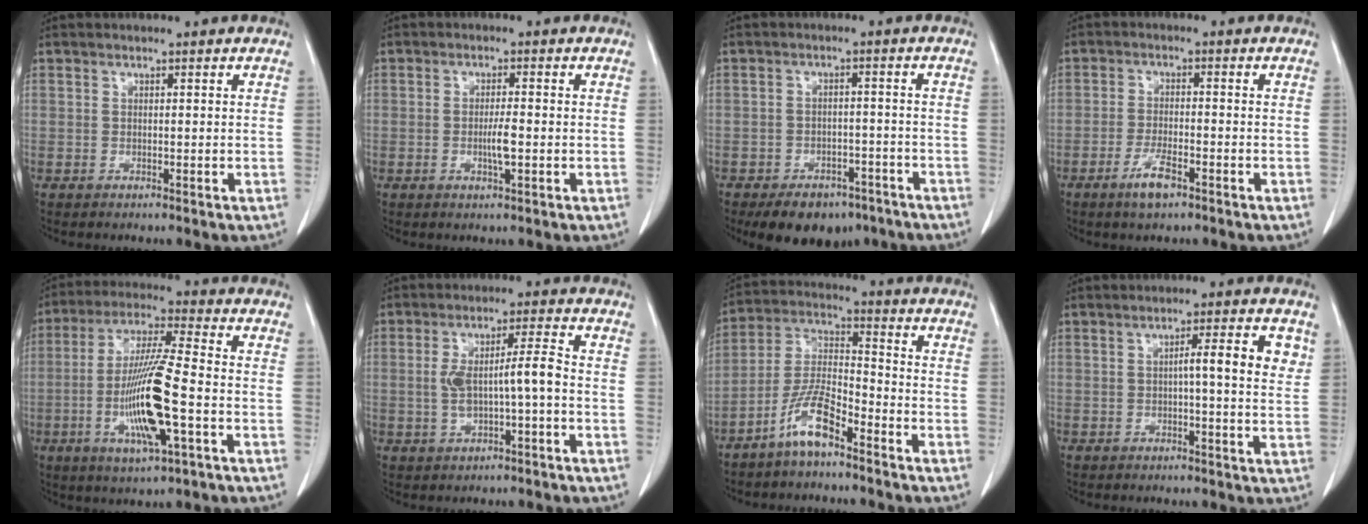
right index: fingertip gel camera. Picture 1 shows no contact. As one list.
[{"total": 3.1, "force": [-0.7, 0.3, 3.0], "torque": [-0.060, -0.003, -0.013]}, {"total": 10.3, "force": [-7.5, 5.6, 4.2], "torque": [-0.053, 0.011, -0.107]}, {"total": 4.5, "force": [-2.8, 0.9, 3.4], "torque": [-0.068, -0.002, -0.048]}, {"total": 14.0, "force": [-3.6, 0.8, 13.5], "torque": [-0.269, -0.013, -0.069]}, {"total": 6.7, "force": [-0.8, 0.6, 6.6], "torque": [-0.127, 0.017, -0.012]}, {"total": 8.5, "force": [-5.7, 1.7, 6.1], "torque": [-0.134, -0.002, -0.117]}, {"total": 5.7, "force": [1.2, 0.5, 5.5], "torque": [-0.079, 0.008, 0.011]}]